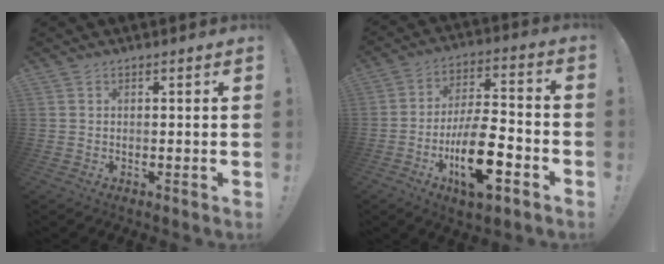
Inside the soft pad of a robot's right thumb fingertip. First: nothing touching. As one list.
[{"total": 18.4, "force": [-7.5, 7.9, 14.9], "torque": [-0.270, 0.039, -0.116]}]